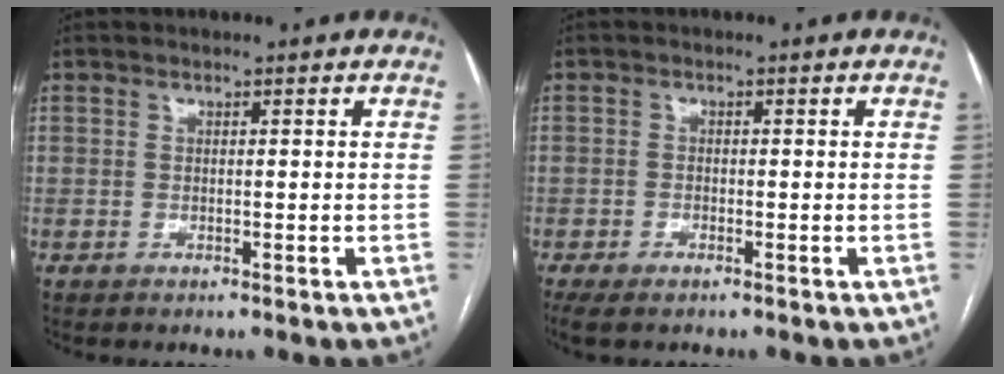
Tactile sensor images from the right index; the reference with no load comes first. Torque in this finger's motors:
{"motor_torque": [0.04, -0.28, -0.16, -0.09]}